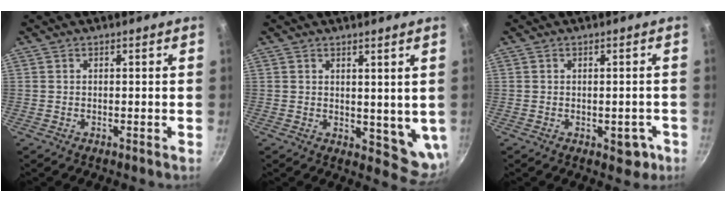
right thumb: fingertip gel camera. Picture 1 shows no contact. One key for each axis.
{"total": 7.4, "fx": 2.7, "fy": 4.3, "fz": 5.3, "tx": -0.062, "ty": -0.029, "tz": 0.047}
{"total": 3.9, "fx": -1.4, "fy": 2.4, "fz": 2.8, "tx": -0.011, "ty": 0.014, "tz": -0.010}